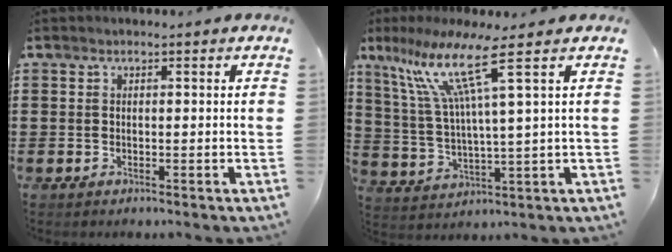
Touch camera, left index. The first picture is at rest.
{"total": 11.4, "force": [6.4, 0.1, 9.5], "torque": [-0.216, -0.026, 0.099]}